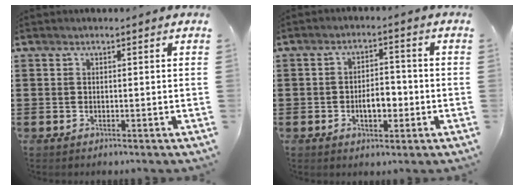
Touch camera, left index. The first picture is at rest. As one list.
[{"total": 4.8, "force": [-1.2, 2.5, 3.9], "torque": [-0.056, 0.000, -0.027]}]